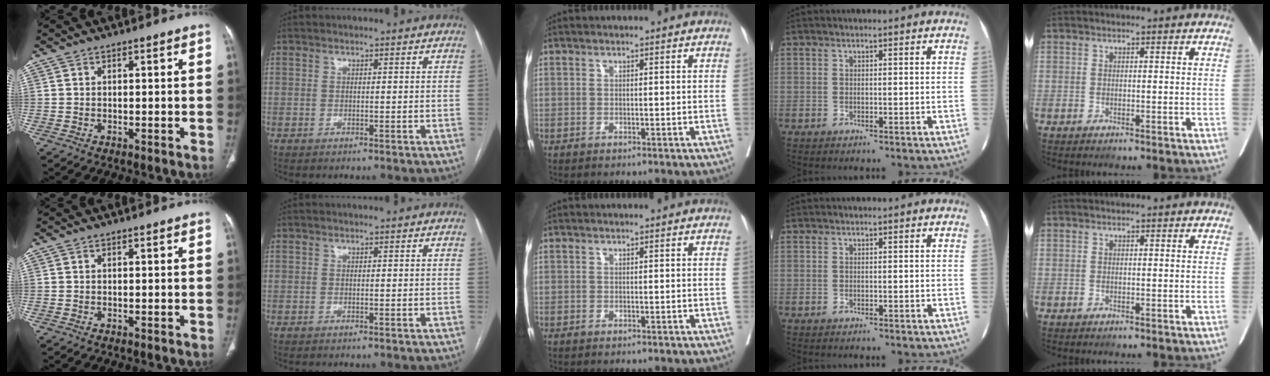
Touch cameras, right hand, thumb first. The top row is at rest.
{}